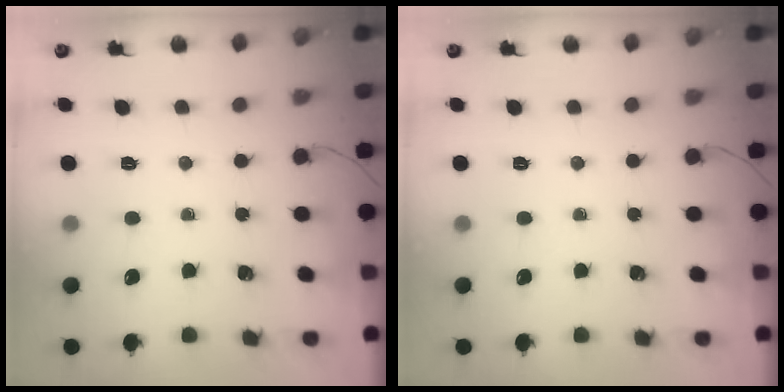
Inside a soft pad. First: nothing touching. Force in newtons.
{"total": 0.0}